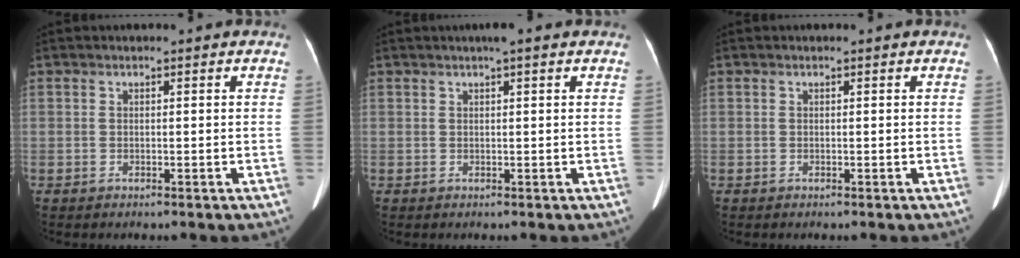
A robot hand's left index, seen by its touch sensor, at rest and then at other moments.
{"total": 2.2, "force": [1.5, 0.1, 1.6], "torque": [-0.025, 0.014, 0.020]}
{"total": 0.0}